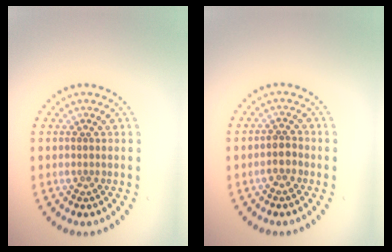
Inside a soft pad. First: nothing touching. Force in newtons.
{"total": 1.3, "press": 1.1, "slide": 0.6}